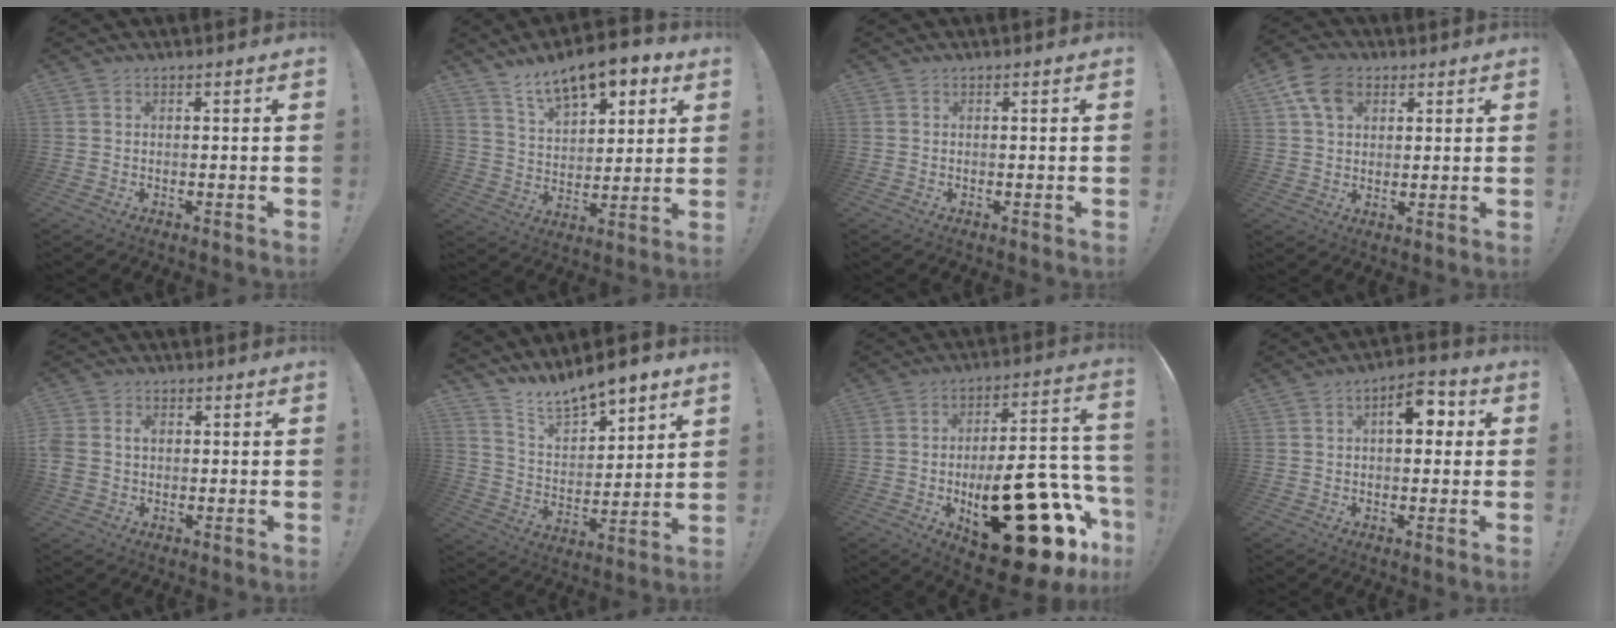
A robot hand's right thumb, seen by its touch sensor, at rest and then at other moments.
{"total": 13.7, "force": [9.8, 6.3, 7.2], "torque": [-0.112, -0.066, 0.175]}
{"total": 0.0}
{"total": 10.9, "force": [4.8, 7.8, 5.9], "torque": [-0.093, -0.007, 0.096]}
{"total": 4.2, "force": [0.1, 3.4, 2.5], "torque": [-0.050, 0.003, 0.001]}
{"total": 10.6, "force": [9.9, 2.7, 2.6], "torque": [-0.050, -0.086, 0.183]}
{"total": 29.5, "force": [-9.5, 13.2, 24.6], "torque": [-0.336, 0.040, -0.134]}
{"total": 8.7, "force": [1.9, 4.9, 6.9], "torque": [-0.081, 0.003, 0.027]}